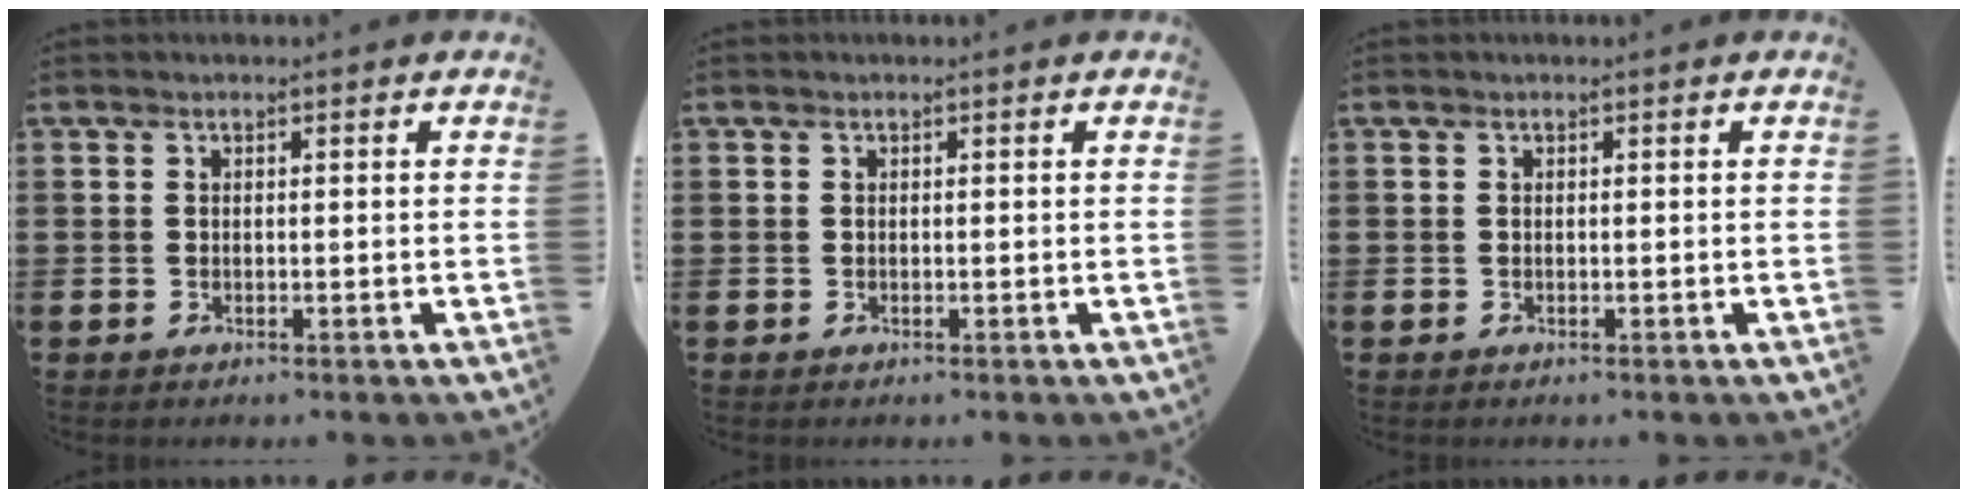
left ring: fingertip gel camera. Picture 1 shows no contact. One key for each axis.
{"total": 0.0}
{"total": 0.0}